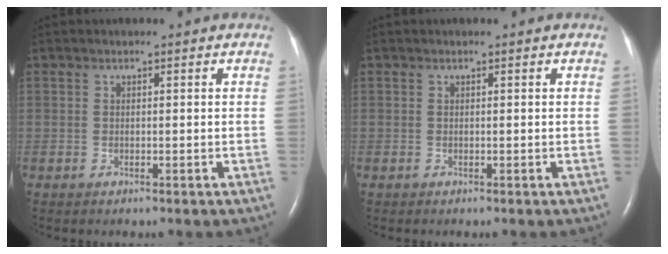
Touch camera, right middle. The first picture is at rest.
{"total": 0.0}